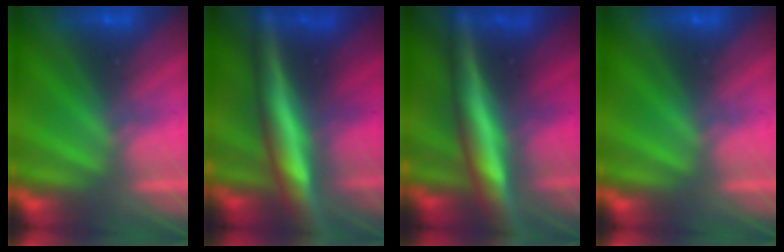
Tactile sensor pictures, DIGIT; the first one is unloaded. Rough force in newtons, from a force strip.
{"total": 9.7}
{"total": 9.7}
{"total": 0.0}